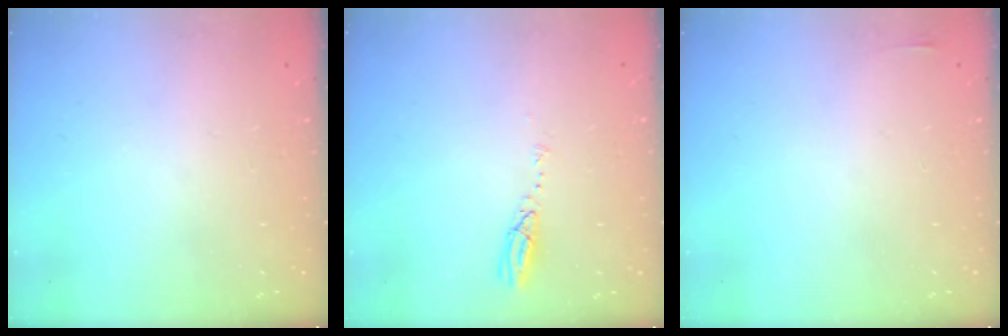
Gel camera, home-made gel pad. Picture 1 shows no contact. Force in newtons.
{"total": 3.7, "press": 3.7, "slide": 0.1}
{"total": 5.8, "press": 1.7, "slide": 5.5}